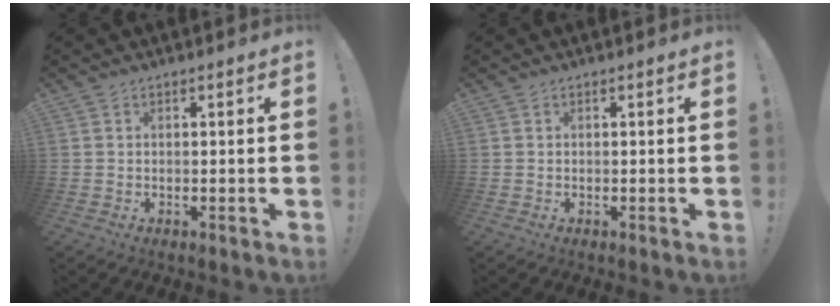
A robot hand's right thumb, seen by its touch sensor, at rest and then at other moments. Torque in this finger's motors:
{"motor_torque": [0.00, 0.00, -0.03, 0.03, 0.00]}